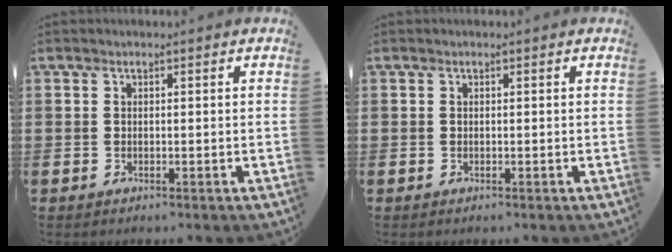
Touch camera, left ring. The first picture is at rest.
{"total": 0.0}